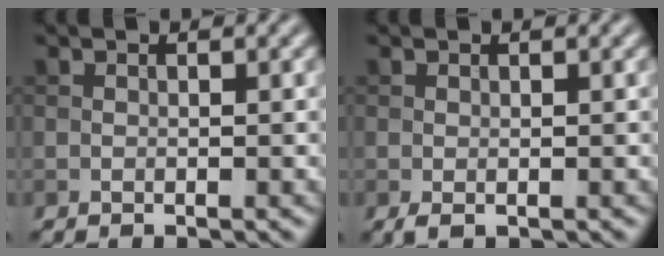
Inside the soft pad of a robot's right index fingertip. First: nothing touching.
{"total": 0.8, "force": [-0.2, 0.3, 0.7], "torque": [-0.017, -0.003, -0.003]}